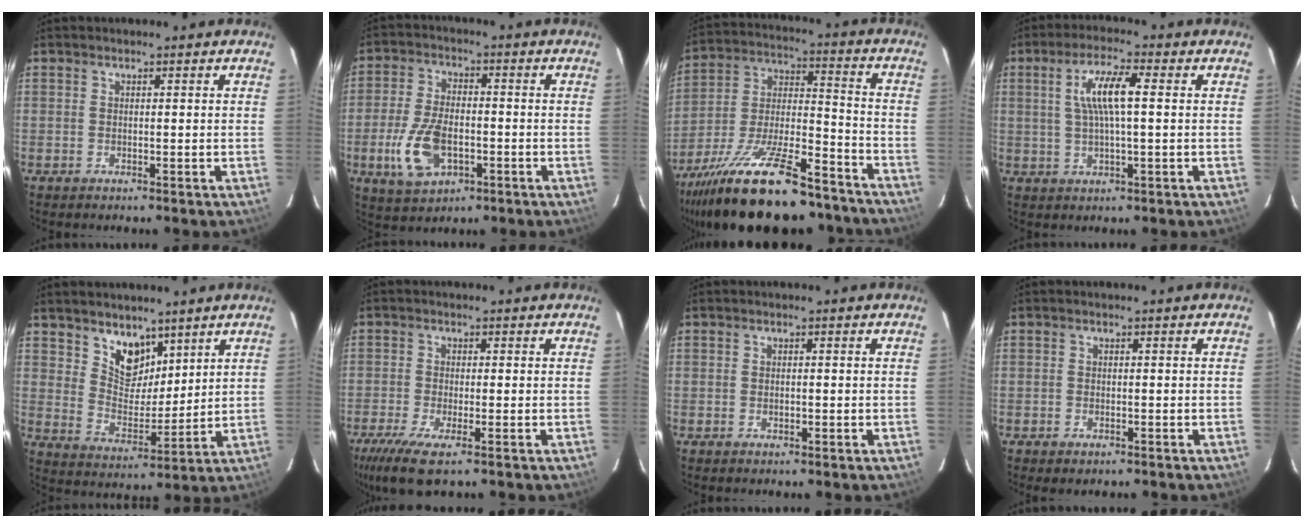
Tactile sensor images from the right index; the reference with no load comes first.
{"total": 11.2, "force": [-3.6, 6.1, 8.7], "torque": [-0.191, -0.007, -0.060]}
{"total": 26.7, "force": [-20.0, 8.0, 15.8], "torque": [-0.292, -0.026, -0.305]}
{"total": 7.3, "force": [1.3, 1.1, 7.1], "torque": [-0.135, 0.006, 0.025]}
{"total": 8.5, "force": [6.0, 4.9, 3.4], "torque": [-0.050, -0.006, 0.117]}
{"total": 7.7, "force": [-4.9, 1.4, 5.8], "torque": [-0.140, -0.030, -0.091]}
{"total": 0.8, "force": [-0.2, 0.5, 0.6], "torque": [-0.009, 0.000, -0.003]}
{"total": 1.3, "force": [-0.9, 0.8, 0.5], "torque": [-0.011, -0.004, -0.014]}